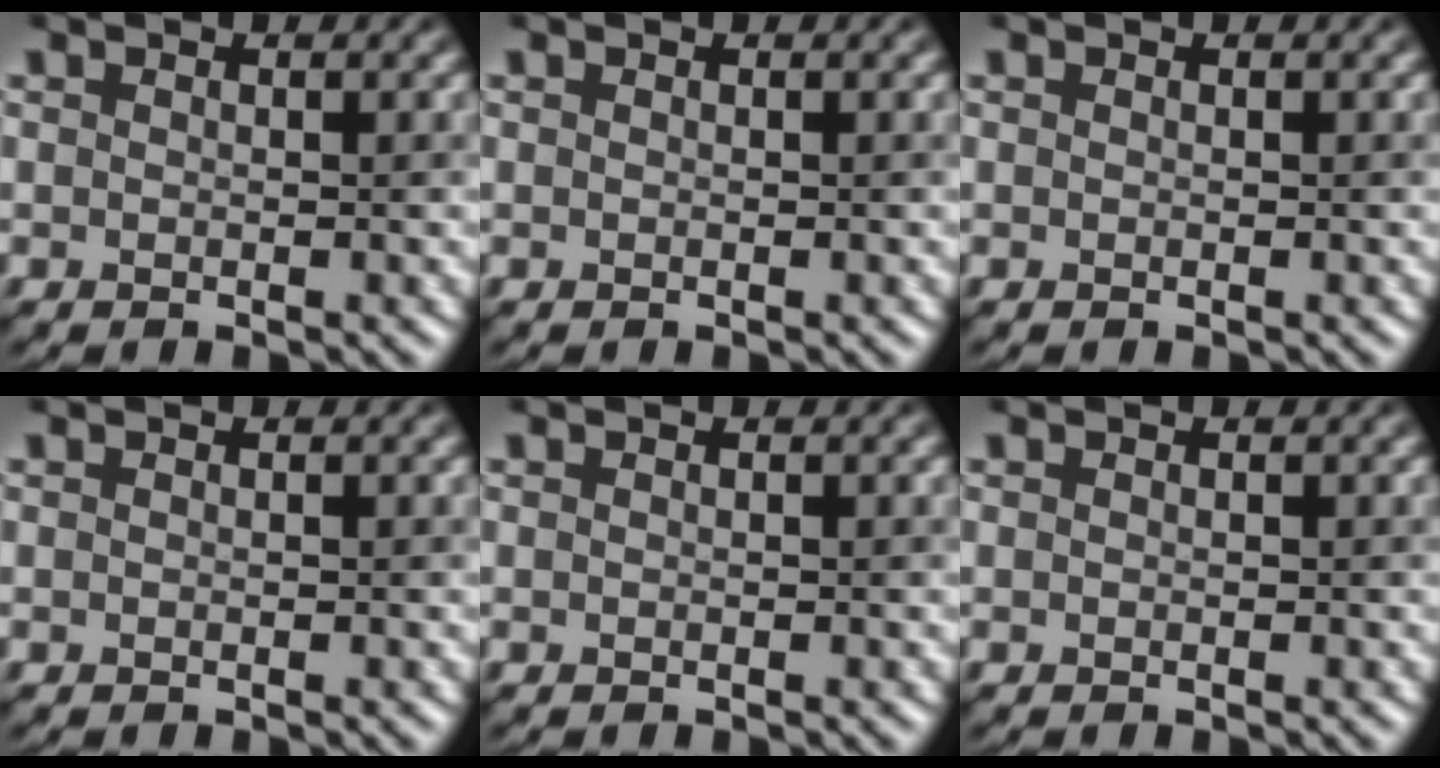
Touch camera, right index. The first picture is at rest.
{"total": 0.0}
{"total": 0.0}
{"total": 0.0}
{"total": 0.0}
{"total": 0.0}